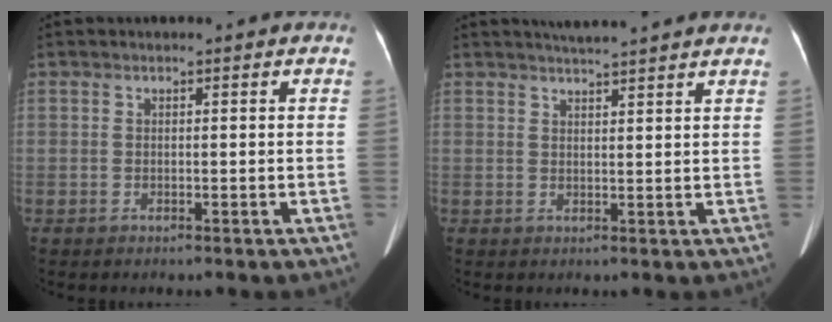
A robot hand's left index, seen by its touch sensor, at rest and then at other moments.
{"total": 6.5, "force": [5.9, -0.6, 2.5], "torque": [-0.041, 0.020, 0.075]}